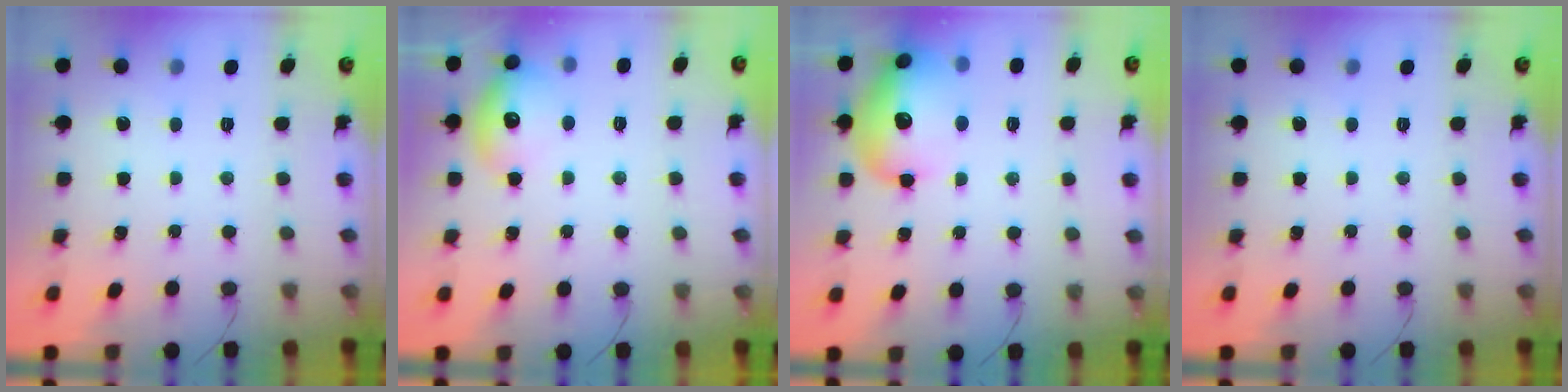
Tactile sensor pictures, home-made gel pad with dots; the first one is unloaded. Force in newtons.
{"total": 12.9, "press": 12.9, "slide": 1.2}
{"total": 17.8, "press": 17.6, "slide": 2.1}
{"total": 0.0}